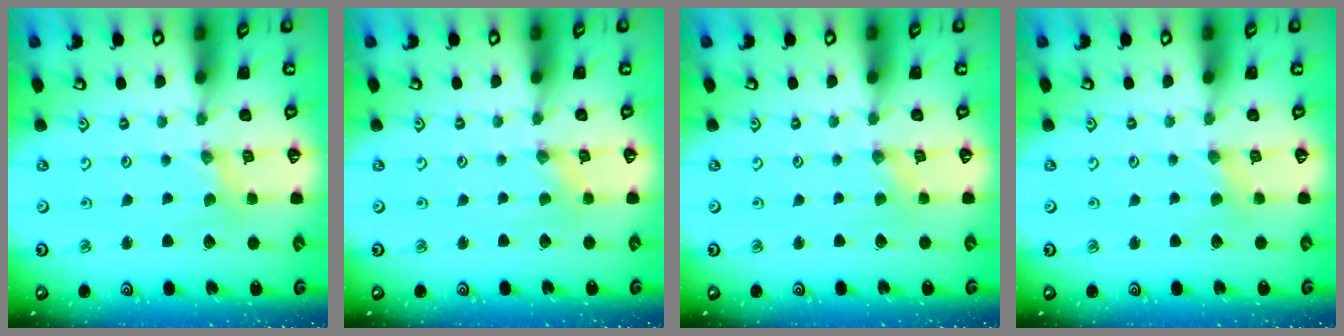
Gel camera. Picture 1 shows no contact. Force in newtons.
{"total": 0.0}
{"total": 1.5, "press": 1.5, "slide": 0.3}
{"total": 1.4, "press": 1.4, "slide": 0.3}